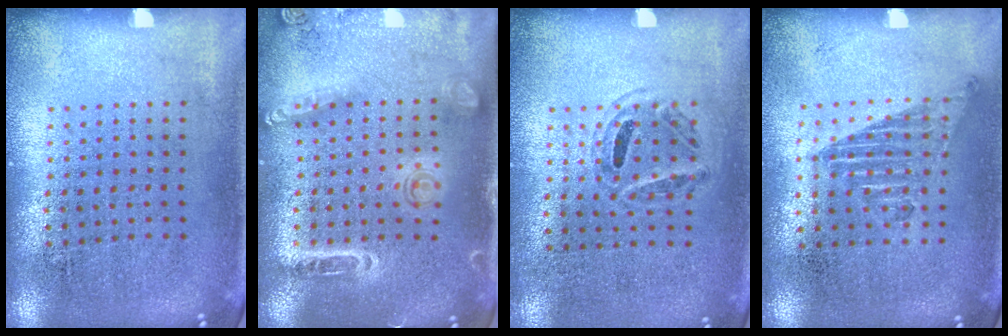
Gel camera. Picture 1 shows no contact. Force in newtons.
{"total": 1.5, "press": 1.4, "slide": 0.4}
{"total": 1.0, "press": 0.7, "slide": 0.6}
{"total": 1.2, "press": 1.0, "slide": 0.6}